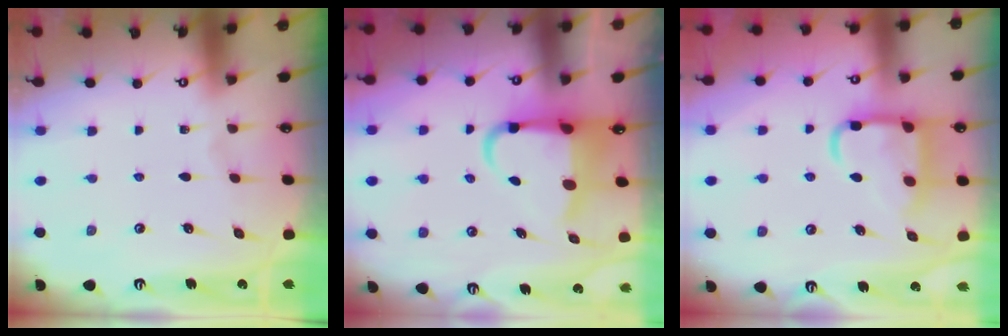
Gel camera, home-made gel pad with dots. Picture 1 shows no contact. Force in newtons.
{"total": 6.9, "press": 6.7, "slide": 1.5}
{"total": 13.6, "press": 13.5, "slide": 1.5}